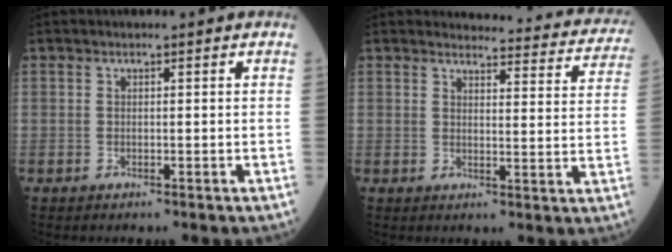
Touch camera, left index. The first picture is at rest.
{"total": 17.8, "force": [17.3, 3.1, 3.0], "torque": [0.002, -0.074, 0.162]}